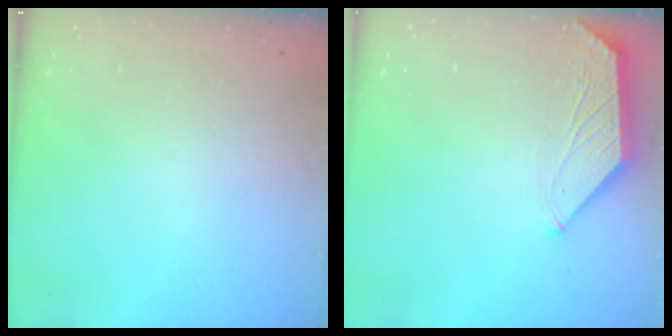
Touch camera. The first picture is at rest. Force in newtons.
{"total": 1.7, "press": 1.6, "slide": 0.3}